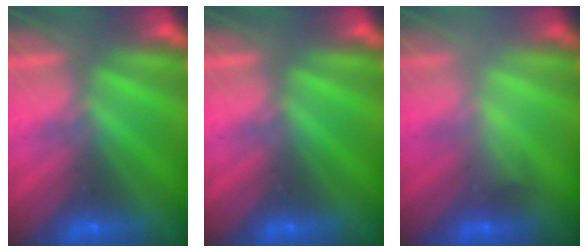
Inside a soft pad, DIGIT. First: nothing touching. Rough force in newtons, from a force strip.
{"total": 0.0}
{"total": 2.1}